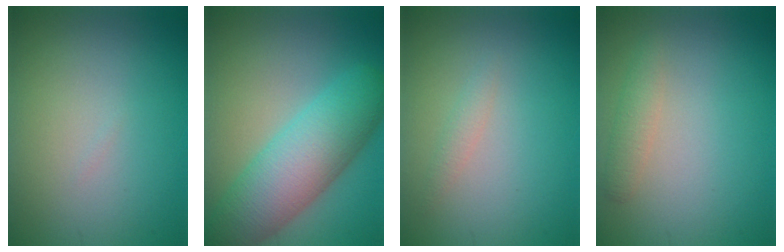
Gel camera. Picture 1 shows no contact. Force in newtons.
{"total": 8.2, "press": 8.2, "slide": 0.3}
{"total": 0.9, "press": 0.9, "slide": 0.1}
{"total": 1.5, "press": 1.5, "slide": 0.0}